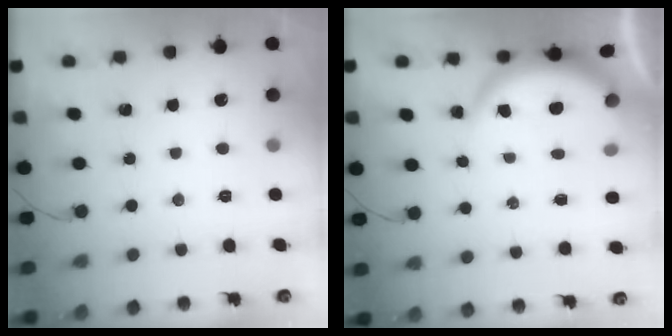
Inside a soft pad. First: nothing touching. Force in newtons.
{"total": 4.0, "press": 4.0, "slide": 0.2}